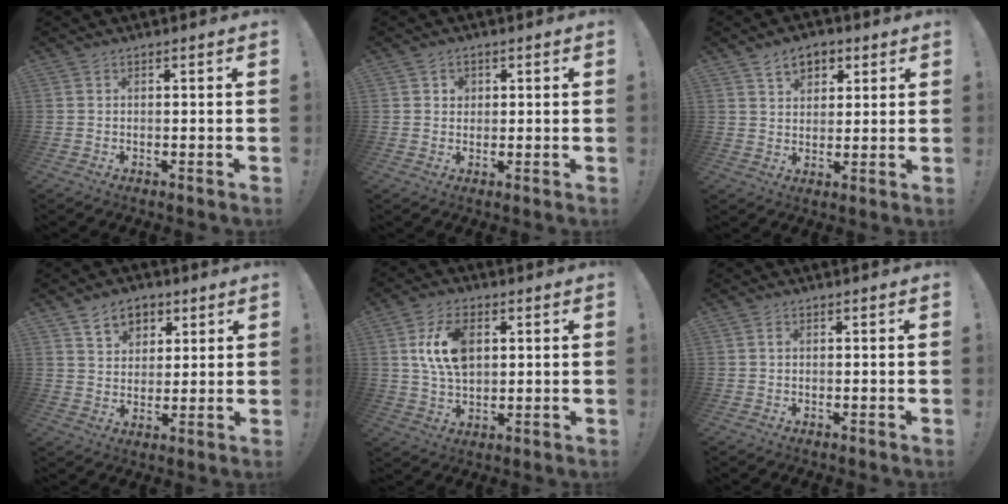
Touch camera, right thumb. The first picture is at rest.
{"total": 2.3, "force": [0.8, 2.1, 0.7], "torque": [-0.005, -0.003, 0.013]}
{"total": 7.4, "force": [4.1, 5.1, 3.4], "torque": [-0.049, -0.013, 0.076]}
{"total": 8.2, "force": [4.7, 6.1, 2.8], "torque": [-0.038, -0.024, 0.090]}
{"total": 12.7, "force": [3.4, 7.9, 9.3], "torque": [-0.180, 0.005, 0.062]}
{"total": 0.7, "force": [-0.1, 0.5, 0.4], "torque": [-0.010, 0.006, -0.002]}